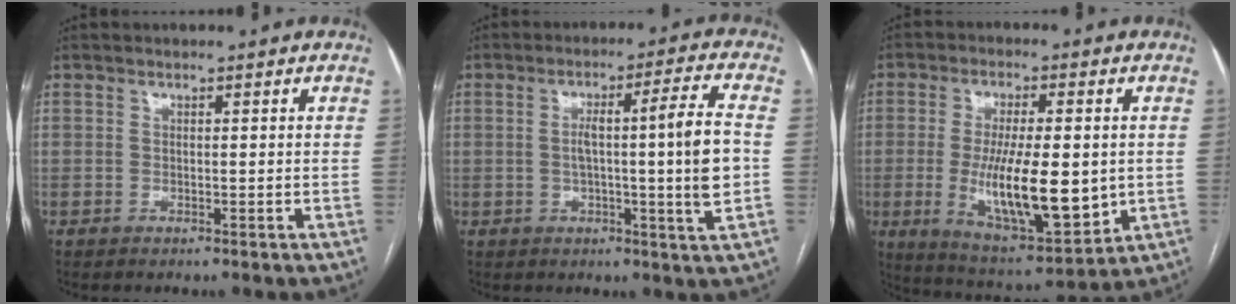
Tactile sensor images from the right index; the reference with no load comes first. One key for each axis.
{"total": 11.0, "fx": -0.5, "fy": -1.0, "fz": 10.9, "tx": -0.176, "ty": 0.002, "tz": -0.010}
{"total": 16.1, "fx": -1.5, "fy": 4.6, "fz": 15.3, "tx": -0.271, "ty": -0.020, "tz": -0.011}